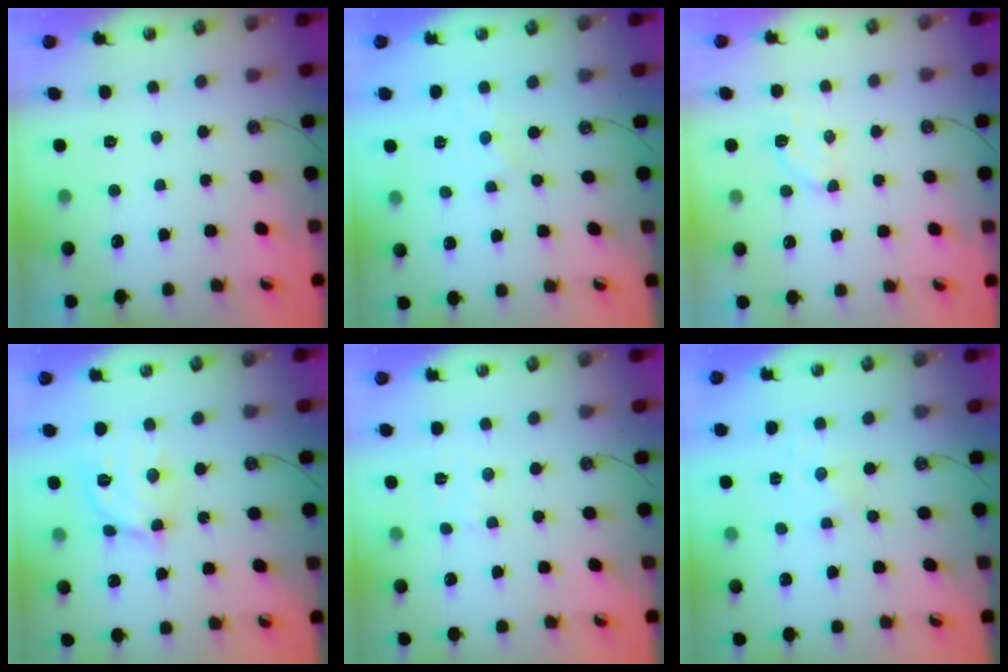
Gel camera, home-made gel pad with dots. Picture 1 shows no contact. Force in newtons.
{"total": 1.4, "press": 1.3, "slide": 0.4}
{"total": 5.2, "press": 5.0, "slide": 1.2}
{"total": 13.1, "press": 13.0, "slide": 1.3}
{"total": 1.7, "press": 1.6, "slide": 0.4}
{"total": 0.7, "press": 0.7, "slide": 0.2}